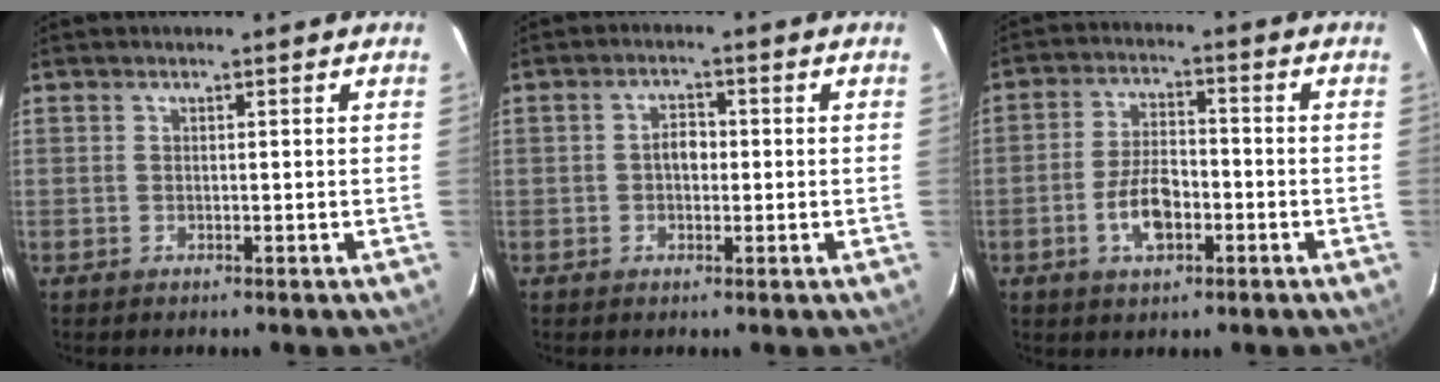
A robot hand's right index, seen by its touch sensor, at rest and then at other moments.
{"total": 3.0, "force": [-0.2, 2.1, 2.1], "torque": [-0.035, 0.011, -0.004]}
{"total": 7.9, "force": [-3.0, 4.0, 6.1], "torque": [-0.122, 0.006, -0.049]}